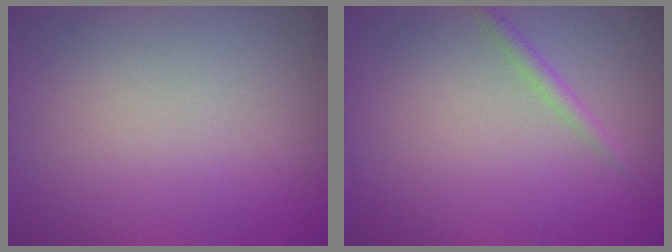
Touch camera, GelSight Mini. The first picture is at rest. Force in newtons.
{"total": 1.2, "press": 1.2, "slide": 0.0}